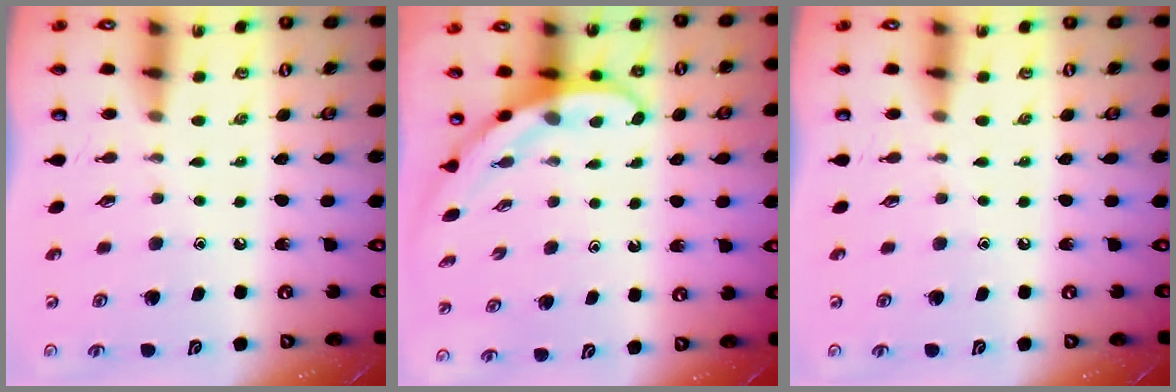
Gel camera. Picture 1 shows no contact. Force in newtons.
{"total": 3.8, "press": 3.8, "slide": 0.2}
{"total": 0.0}